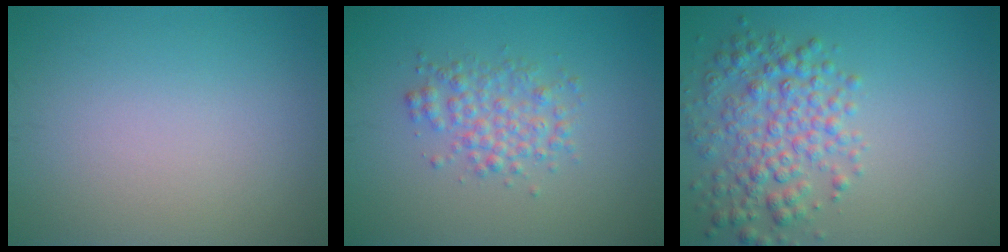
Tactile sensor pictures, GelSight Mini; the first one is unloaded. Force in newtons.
{"total": 2.7, "press": 2.7, "slide": 0.0}
{"total": 4.9, "press": 4.9, "slide": 0.1}